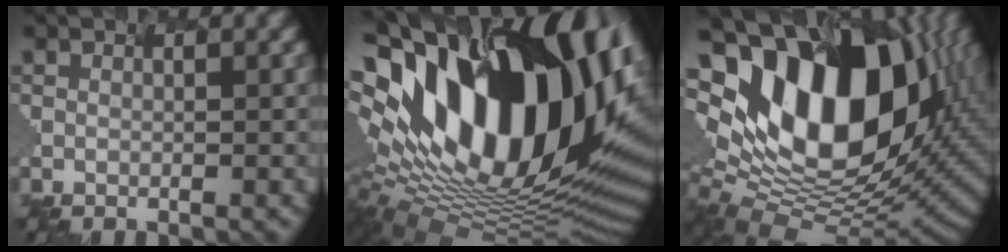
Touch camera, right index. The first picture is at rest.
{"total": 19.7, "force": [4.3, 11.1, 15.7], "torque": [-0.285, 0.003, 0.090]}
{"total": 17.1, "force": [4.3, 10.5, 12.8], "torque": [-0.229, 0.023, 0.078]}